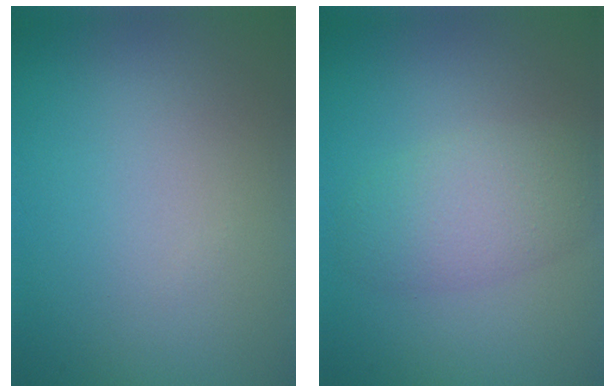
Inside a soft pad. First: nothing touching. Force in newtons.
{"total": 3.9, "press": 3.9, "slide": 0.1}